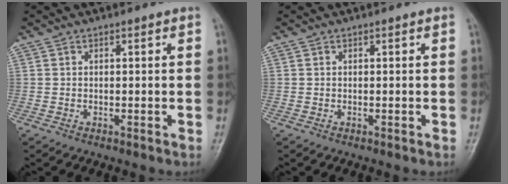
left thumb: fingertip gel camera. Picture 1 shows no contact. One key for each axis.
{"total": 0.0}